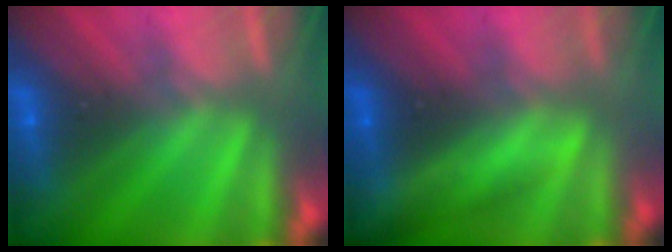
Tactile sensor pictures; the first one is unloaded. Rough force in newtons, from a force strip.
{"total": 3.4}